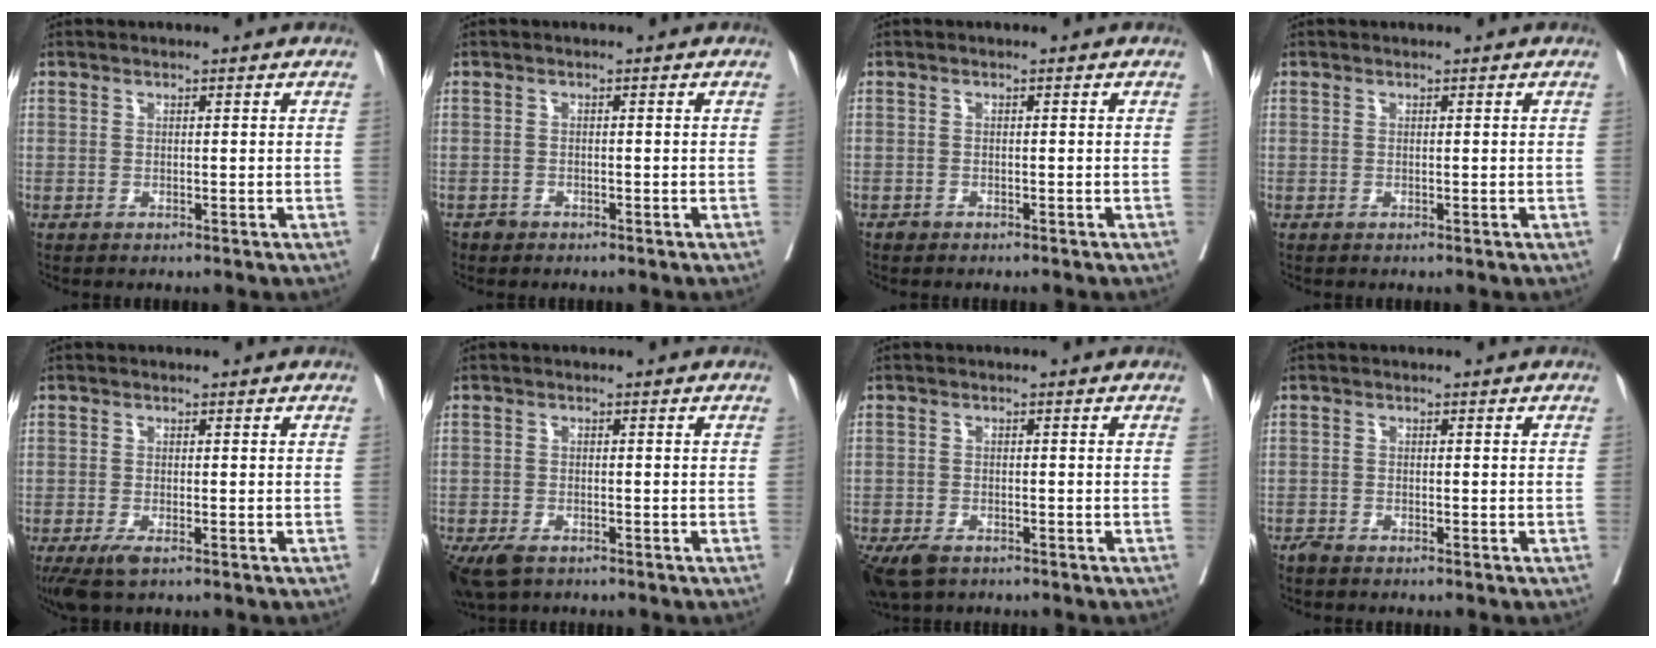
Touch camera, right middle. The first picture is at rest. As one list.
[{"total": 1.2, "force": [-0.9, 0.8, -0.1], "torque": [-0.002, 0.003, -0.016]}, {"total": 0.6, "force": [-0.5, 0.3, 0.0], "torque": [-0.005, 0.002, -0.010]}, {"total": 0.0}, {"total": 3.5, "force": [-2.2, 0.9, 2.6], "torque": [-0.051, -0.010, -0.037]}, {"total": 7.2, "force": [-4.9, 3.6, 3.9], "torque": [-0.083, -0.012, -0.080]}, {"total": 7.7, "force": [-5.2, 4.1, 3.9], "torque": [-0.086, -0.011, -0.084]}, {"total": 1.1, "force": [-1.0, 0.1, 0.3], "torque": [-0.008, -0.001, -0.021]}]